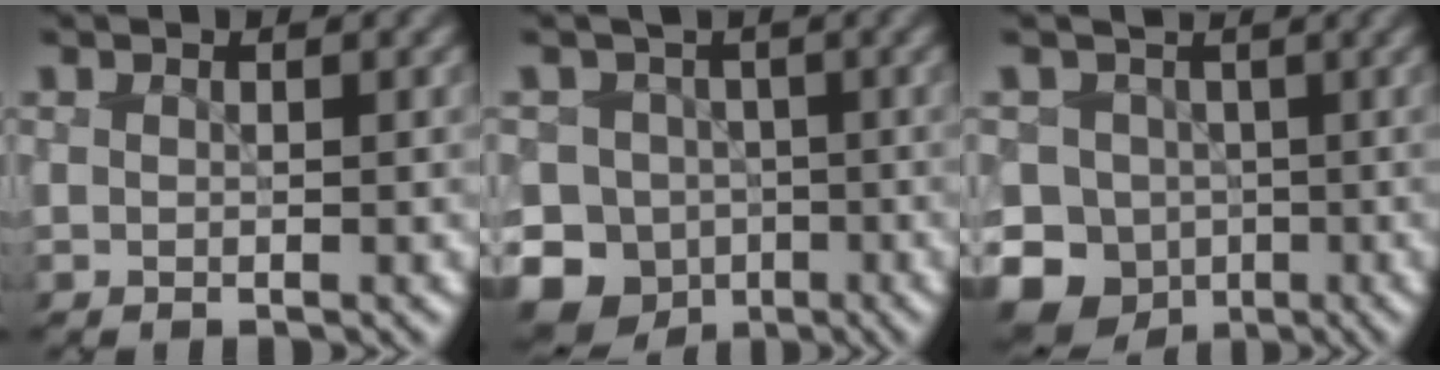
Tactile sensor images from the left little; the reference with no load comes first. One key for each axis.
{"total": 10.9, "fx": -5.4, "fy": 9.0, "fz": 2.9, "tx": -0.039, "ty": -0.018, "tz": -0.099}
{"total": 10.4, "fx": -4.0, "fy": 9.0, "fz": 3.4, "tx": -0.056, "ty": -0.017, "tz": -0.076}